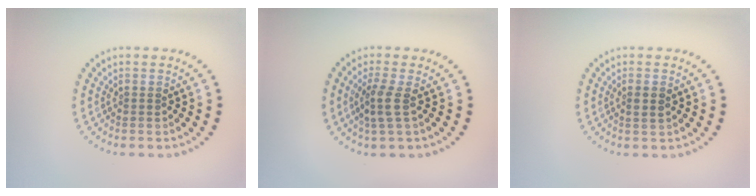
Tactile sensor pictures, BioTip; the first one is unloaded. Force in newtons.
{"total": 2.2, "press": 1.8, "slide": 1.3}
{"total": 1.3, "press": 1.3, "slide": 0.4}